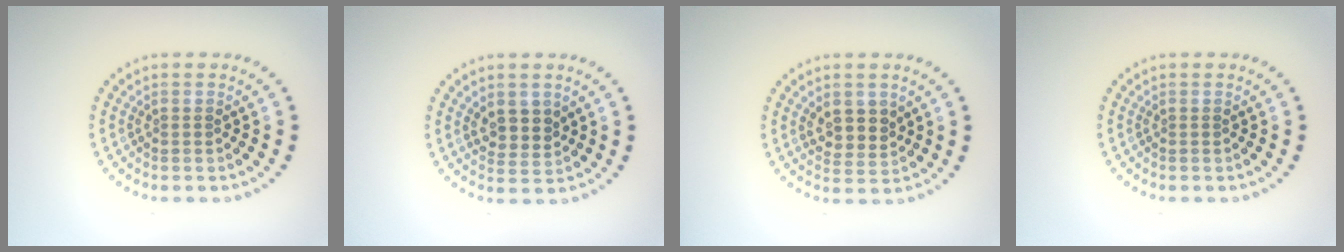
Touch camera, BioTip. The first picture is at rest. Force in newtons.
{"total": 2.3, "press": 2.2, "slide": 0.8}
{"total": 2.8, "press": 2.5, "slide": 1.3}
{"total": 0.0}